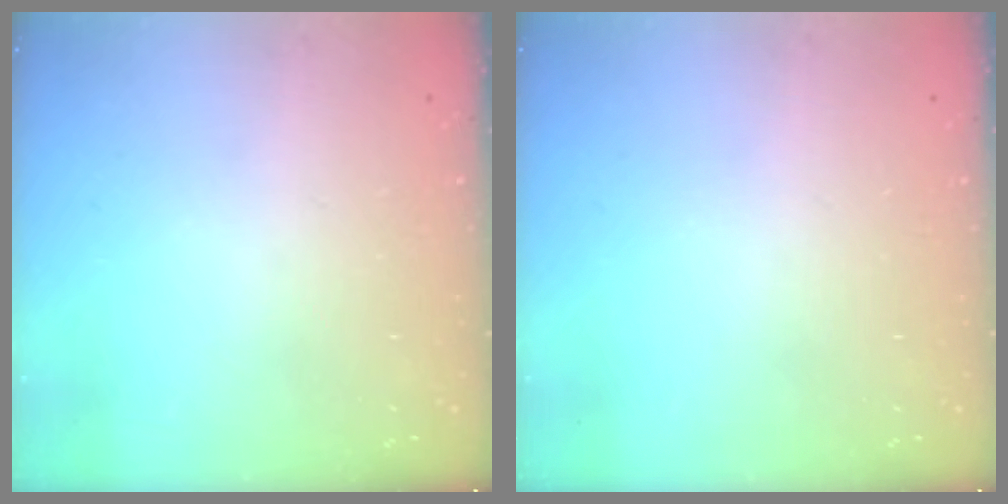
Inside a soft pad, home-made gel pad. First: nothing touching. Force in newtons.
{"total": 0.0}